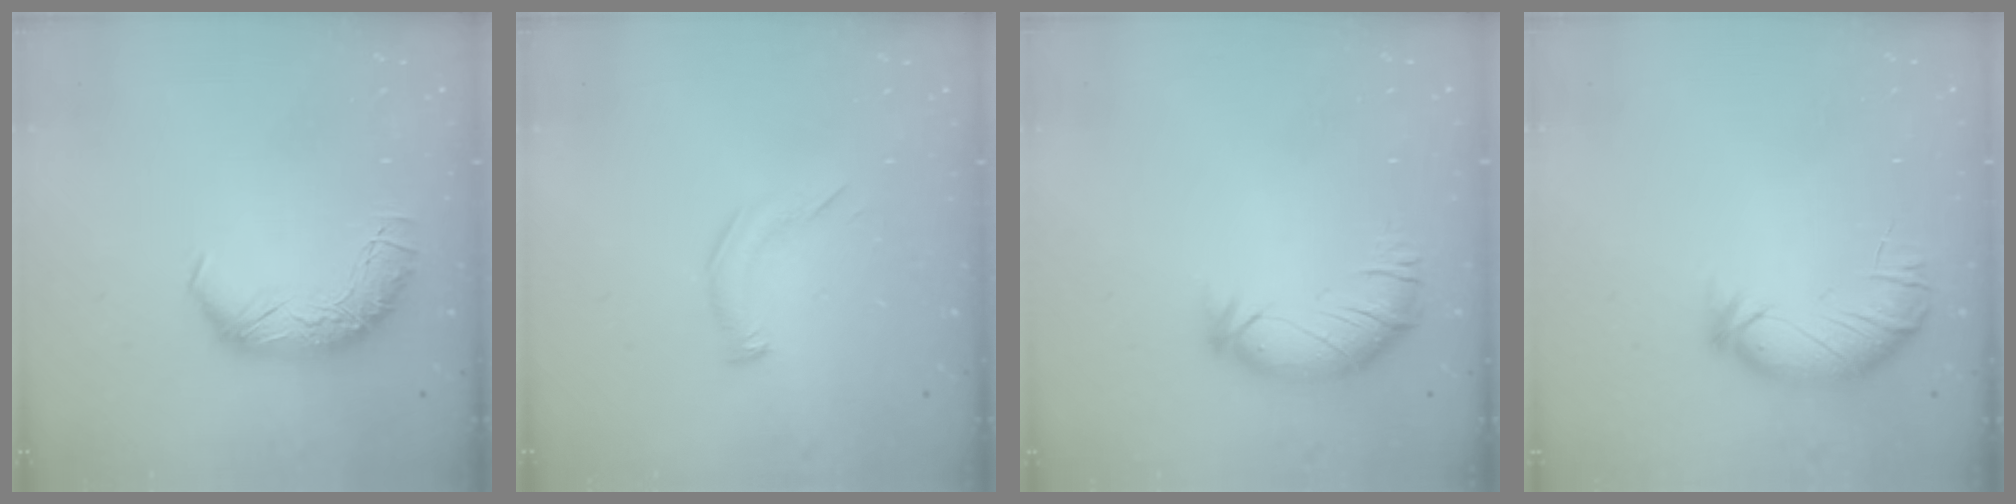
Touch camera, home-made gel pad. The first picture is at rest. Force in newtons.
{"total": 4.8, "press": 4.7, "slide": 0.6}
{"total": 3.0, "press": 2.3, "slide": 2.0}
{"total": 3.7, "press": 3.6, "slide": 0.8}